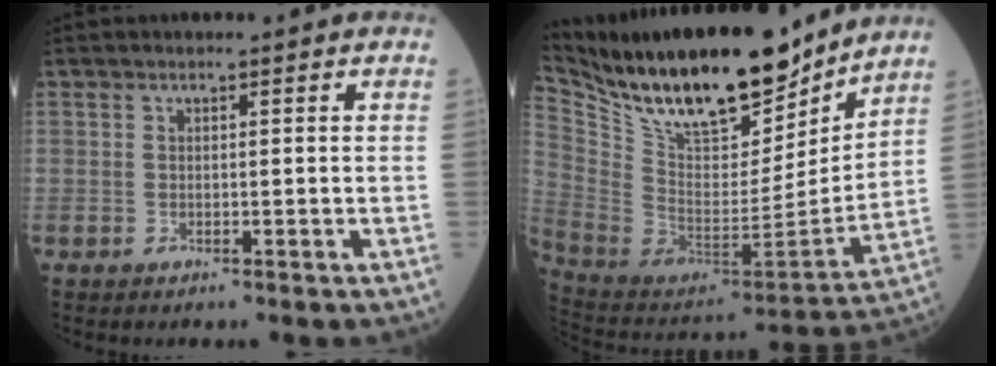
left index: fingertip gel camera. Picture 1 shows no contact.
{"total": 24.8, "force": [19.9, 6.6, 13.3], "torque": [-0.252, -0.016, 0.337]}